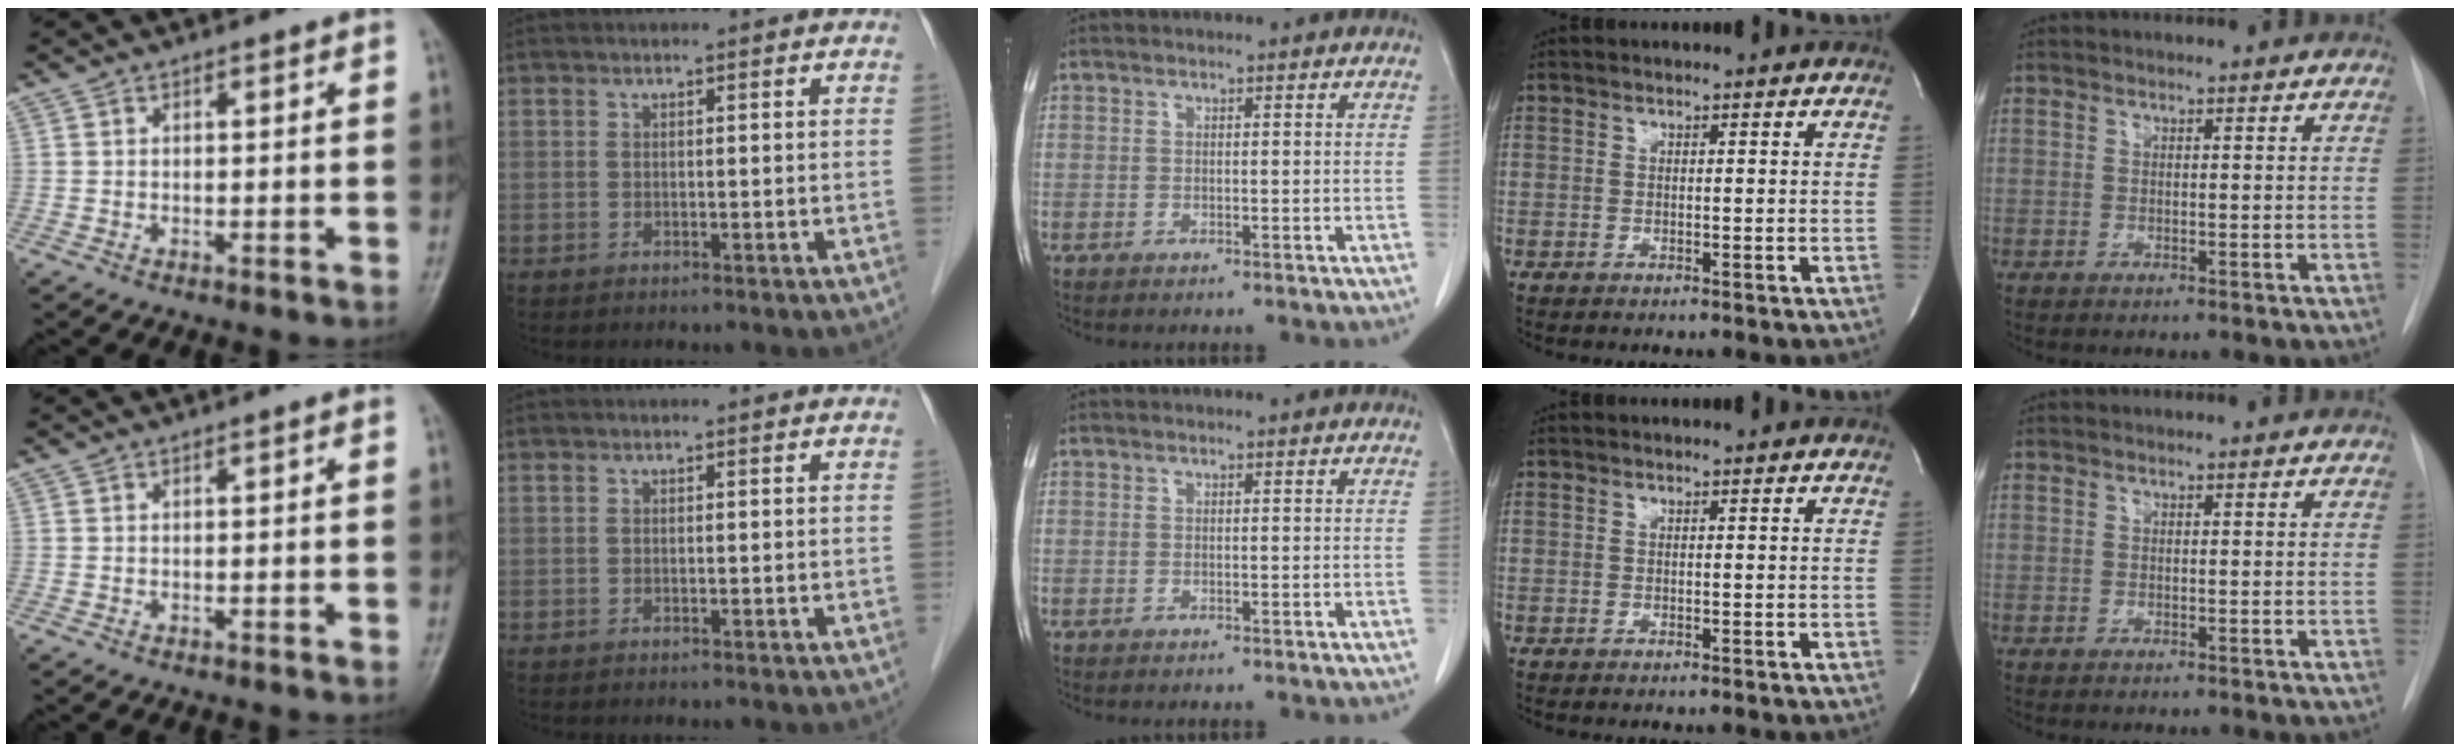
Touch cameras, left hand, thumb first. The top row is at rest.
{}